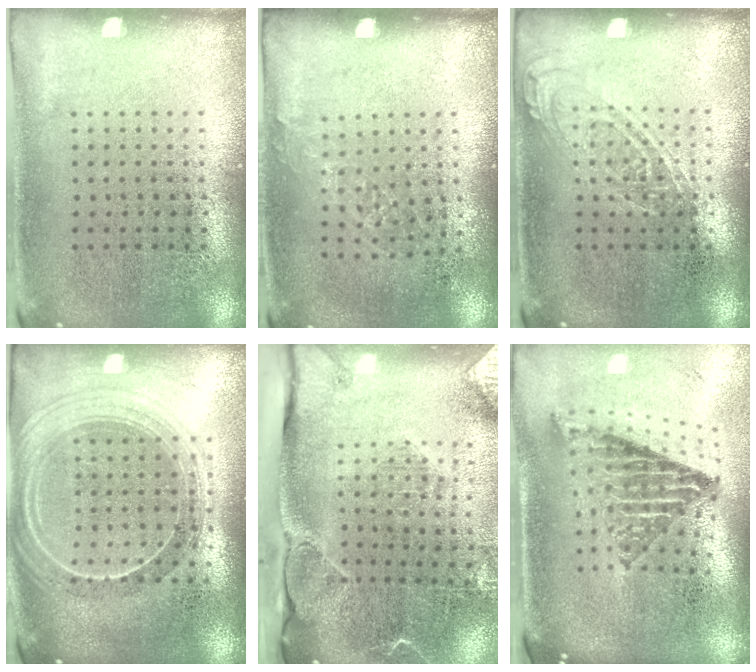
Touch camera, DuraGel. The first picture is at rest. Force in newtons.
{"total": 0.9, "press": 0.8, "slide": 0.4}
{"total": 1.1, "press": 1.0, "slide": 0.3}
{"total": 2.2, "press": 2.0, "slide": 1.1}
{"total": 2.7, "press": 2.2, "slide": 1.6}
{"total": 1.8, "press": 1.4, "slide": 1.2}